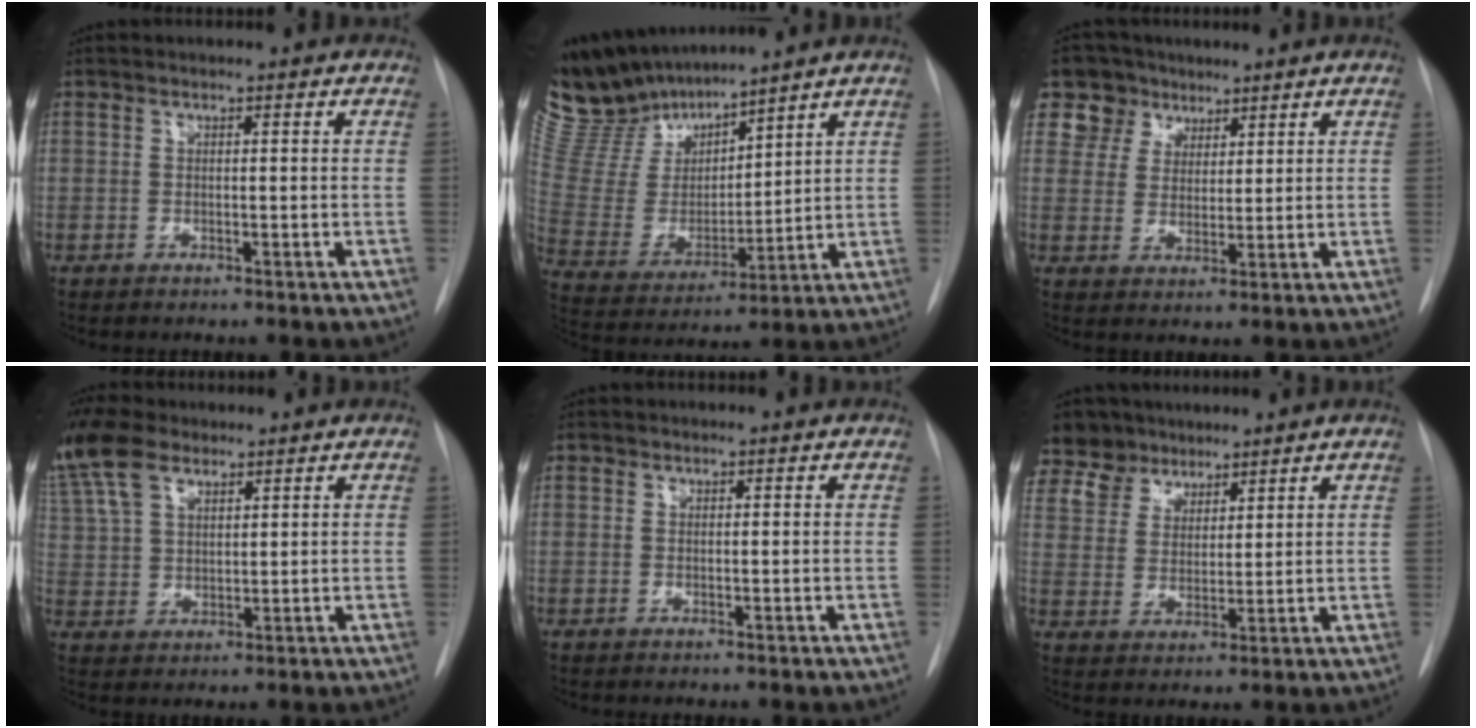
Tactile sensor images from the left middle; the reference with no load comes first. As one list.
[{"total": 15.1, "force": [13.8, 3.9, 4.7], "torque": [-0.108, 0.003, 0.281]}, {"total": 7.7, "force": [4.7, 6.1, 0.4], "torque": [-0.007, 0.018, 0.089]}, {"total": 11.9, "force": [8.1, 5.8, 6.6], "torque": [-0.164, 0.026, 0.161]}, {"total": 0.0}, {"total": 11.2, "force": [8.9, 6.5, 2.2], "torque": [-0.053, 0.029, 0.175]}]